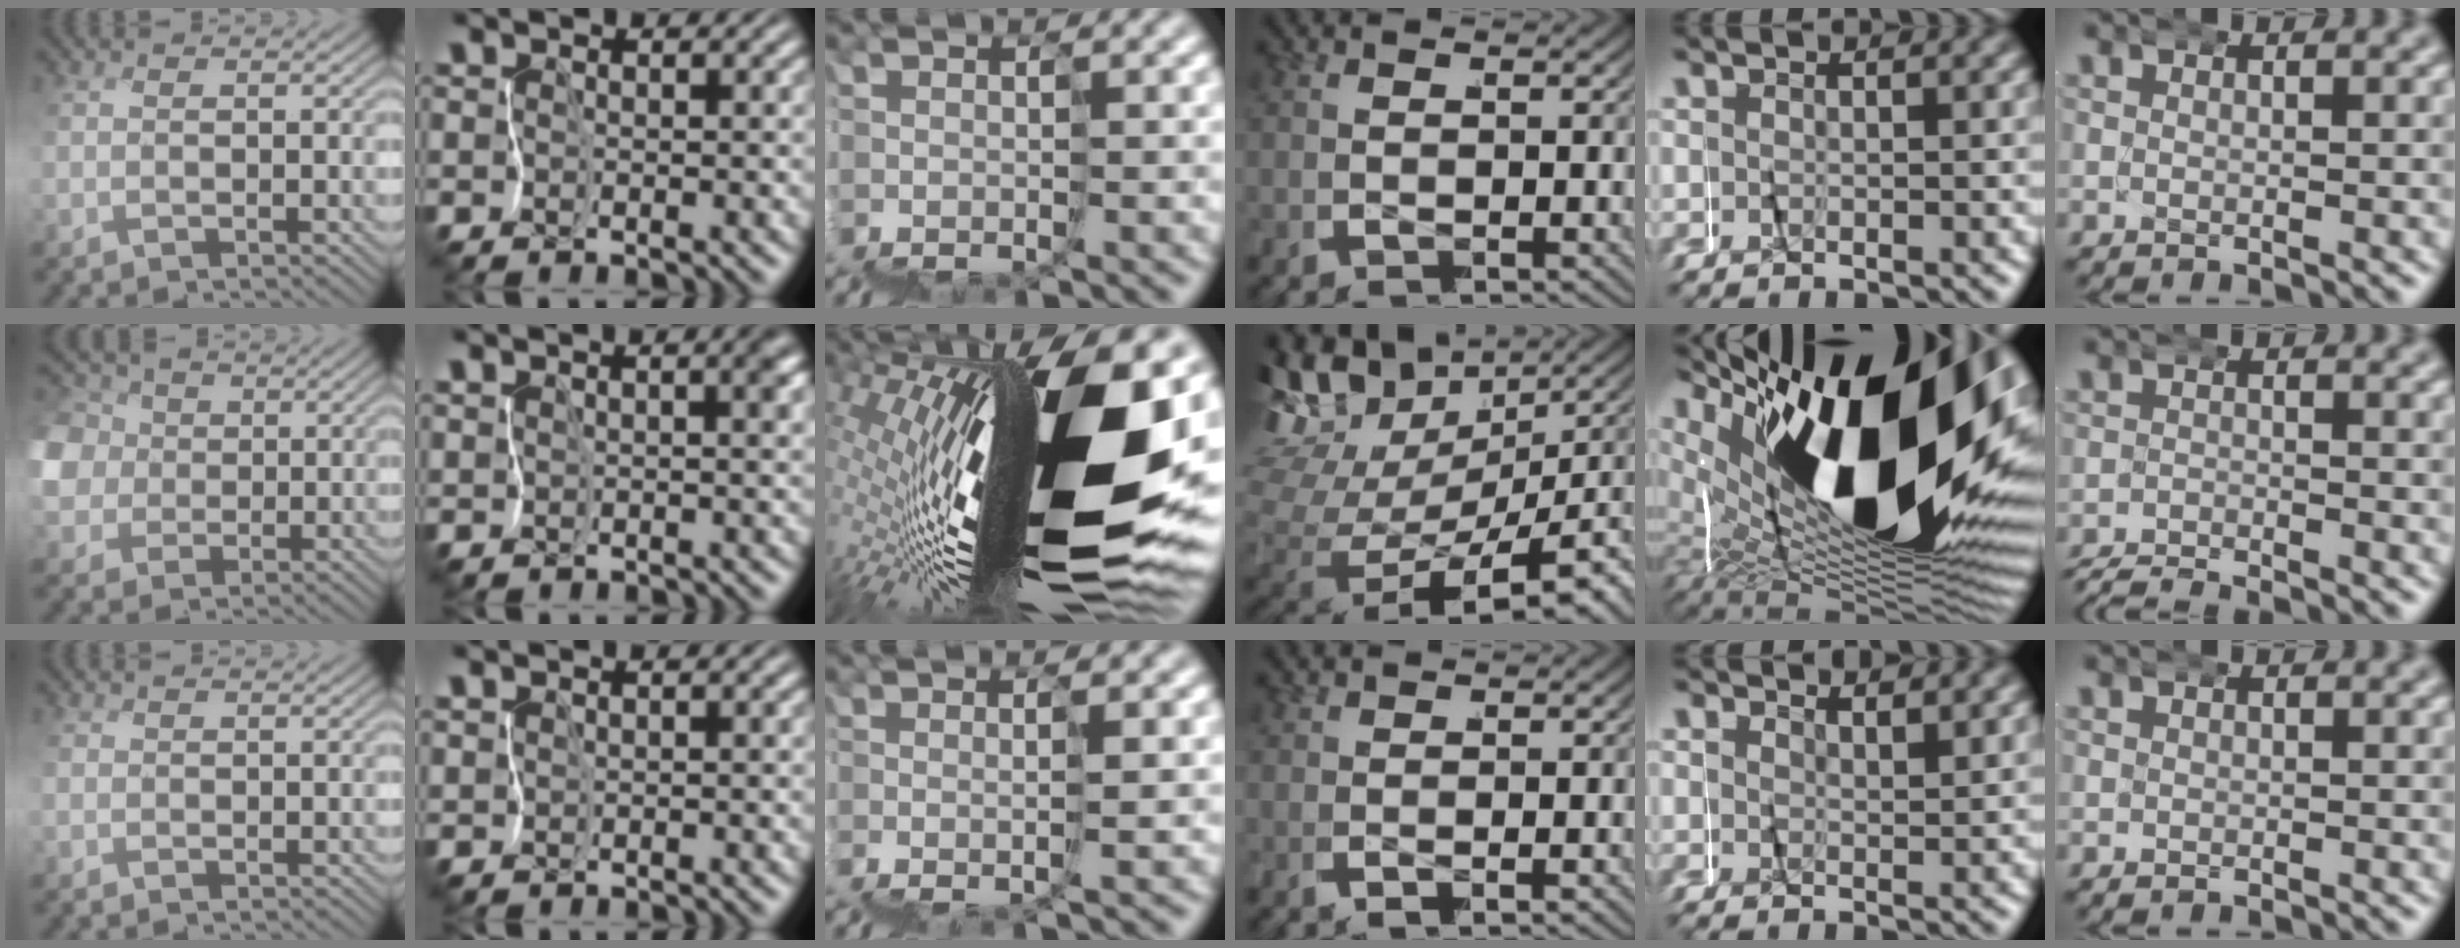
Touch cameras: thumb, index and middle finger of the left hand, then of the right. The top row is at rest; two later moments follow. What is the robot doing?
{"motion": "wrap", "object": "masking tape"}